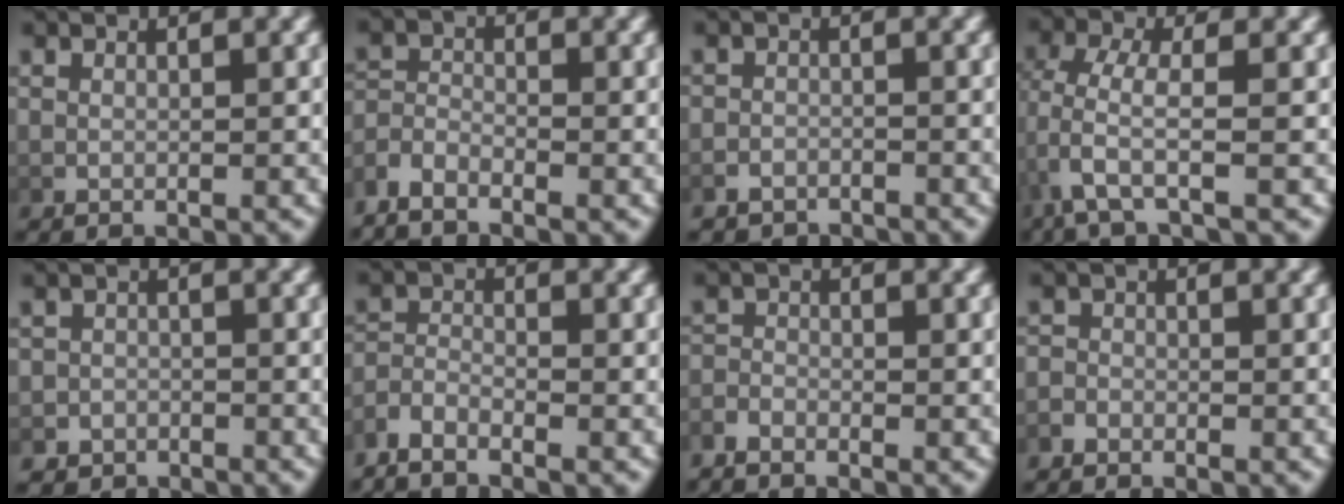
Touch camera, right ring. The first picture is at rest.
{"total": 2.8, "force": [-1.6, 1.8, 1.3], "torque": [-0.042, -0.014, -0.028]}
{"total": 3.0, "force": [-2.8, 1.0, -0.3], "torque": [0.012, -0.010, -0.047]}
{"total": 2.7, "force": [-0.3, 0.5, 2.6], "torque": [-0.071, -0.012, 0.003]}
{"total": 3.5, "force": [-2.7, 2.1, -0.4], "torque": [0.014, -0.011, -0.050]}
{"total": 2.9, "force": [-1.8, 1.7, 1.5], "torque": [-0.044, -0.012, -0.032]}
{"total": 1.9, "force": [-1.7, 0.6, 0.2], "torque": [-0.009, -0.011, -0.032]}
{"total": 1.5, "force": [-1.4, 0.6, -0.1], "torque": [0.000, -0.010, -0.025]}